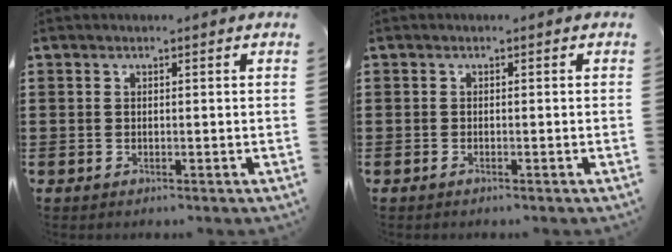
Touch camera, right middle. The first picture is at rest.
{"total": 0.0}